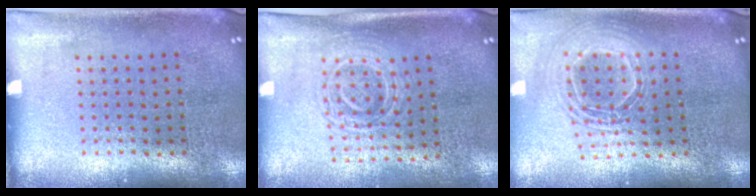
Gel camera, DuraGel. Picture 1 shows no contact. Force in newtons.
{"total": 1.6, "press": 1.4, "slide": 0.7}
{"total": 1.9, "press": 1.5, "slide": 1.2}